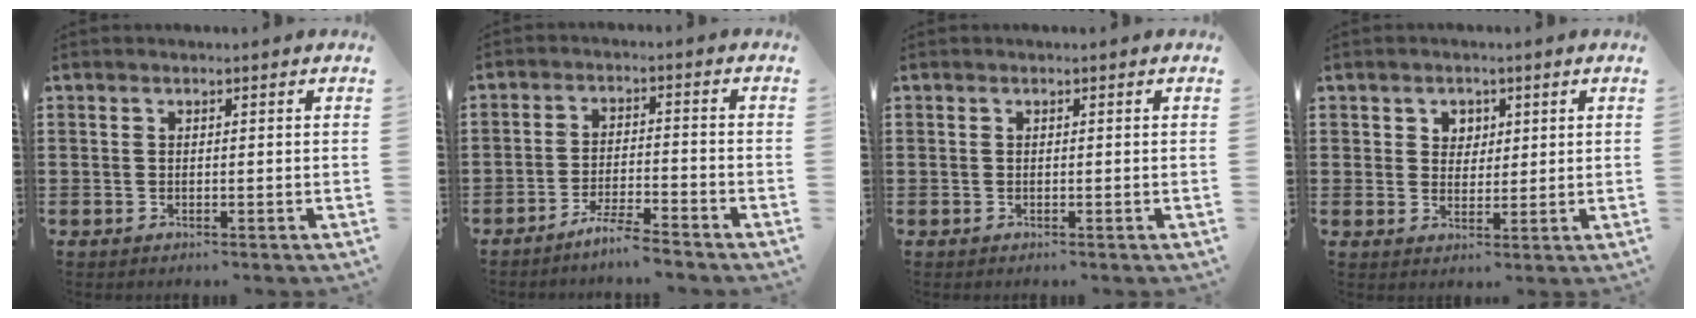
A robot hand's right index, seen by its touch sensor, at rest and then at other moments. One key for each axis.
{"total": 4.6, "fx": -4.3, "fy": -0.2, "fz": 1.6, "tx": -0.034, "ty": -0.001, "tz": -0.084}
{"total": 0.0}
{"total": 2.7, "fx": 1.3, "fy": 2.4, "fz": 0.4, "tx": -0.020, "ty": 0.012, "tz": 0.022}